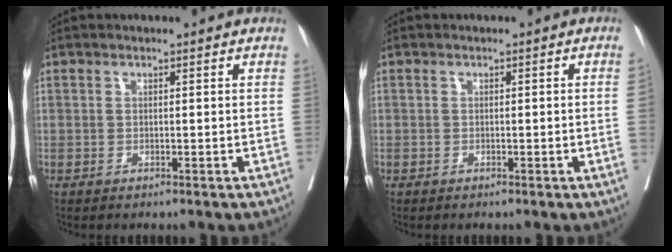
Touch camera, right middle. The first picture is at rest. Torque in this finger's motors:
{"motor_torque": [0.94, -0.93, -0.06, -0.21]}